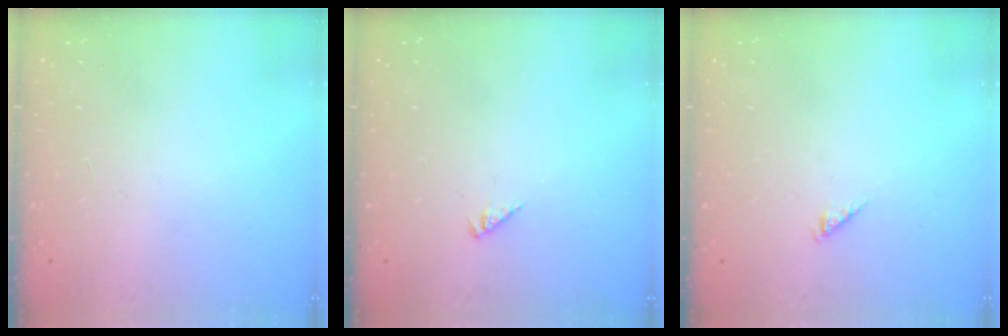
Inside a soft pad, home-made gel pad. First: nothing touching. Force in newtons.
{"total": 0.7, "press": 0.7, "slide": 0.3}
{"total": 0.0}